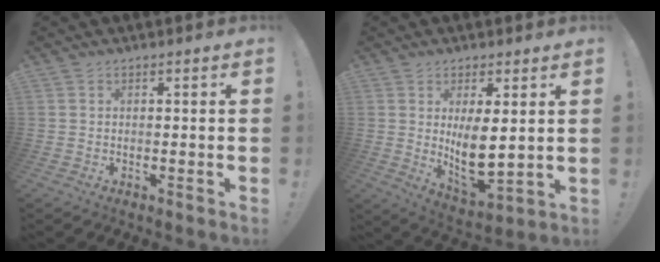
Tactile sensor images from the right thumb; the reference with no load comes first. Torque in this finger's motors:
{"motor_torque": [-0.48, 0.77, 0.20, 0.11, 0.12]}